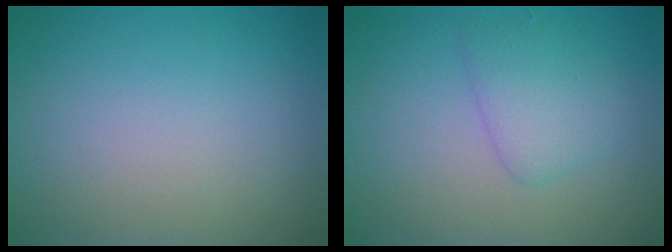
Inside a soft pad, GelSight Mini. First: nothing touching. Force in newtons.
{"total": 2.6, "press": 2.6, "slide": 0.1}